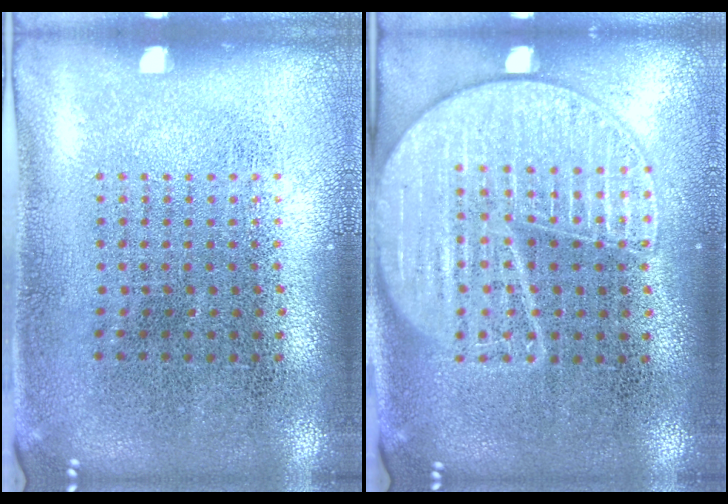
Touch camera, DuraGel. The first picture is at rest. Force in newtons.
{"total": 2.3, "press": 2.3, "slide": 0.3}